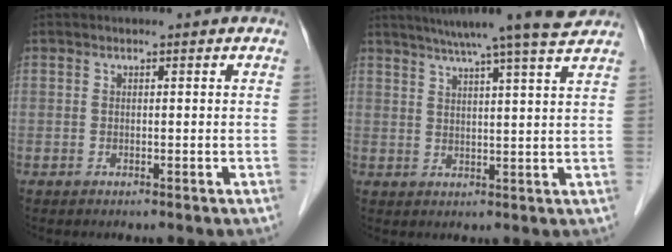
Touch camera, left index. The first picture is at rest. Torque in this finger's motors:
{"motor_torque": [0.62, -0.66, 0.26, 0.02]}